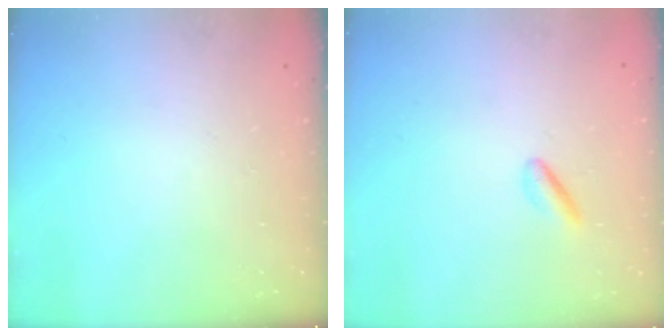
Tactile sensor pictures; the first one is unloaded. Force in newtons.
{"total": 1.2, "press": 1.1, "slide": 0.6}